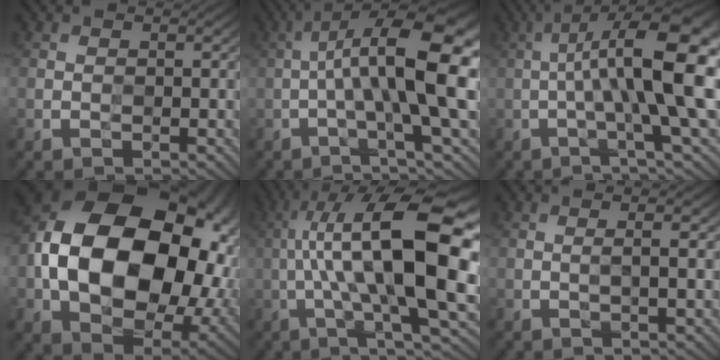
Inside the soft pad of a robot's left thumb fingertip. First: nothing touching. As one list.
[{"total": 15.7, "force": [0.5, 3.9, 15.2], "torque": [-0.242, 0.028, 0.006]}, {"total": 15.2, "force": [0.8, 3.2, 14.8], "torque": [-0.219, 0.022, 0.018]}, {"total": 21.0, "force": [1.0, 15.1, 14.6], "torque": [-0.315, -0.039, 0.054]}, {"total": 18.9, "force": [1.6, 5.0, 18.2], "torque": [-0.301, 0.036, 0.035]}, {"total": 2.5, "force": [0.1, 0.3, 2.5], "torque": [-0.041, 0.005, -0.003]}]